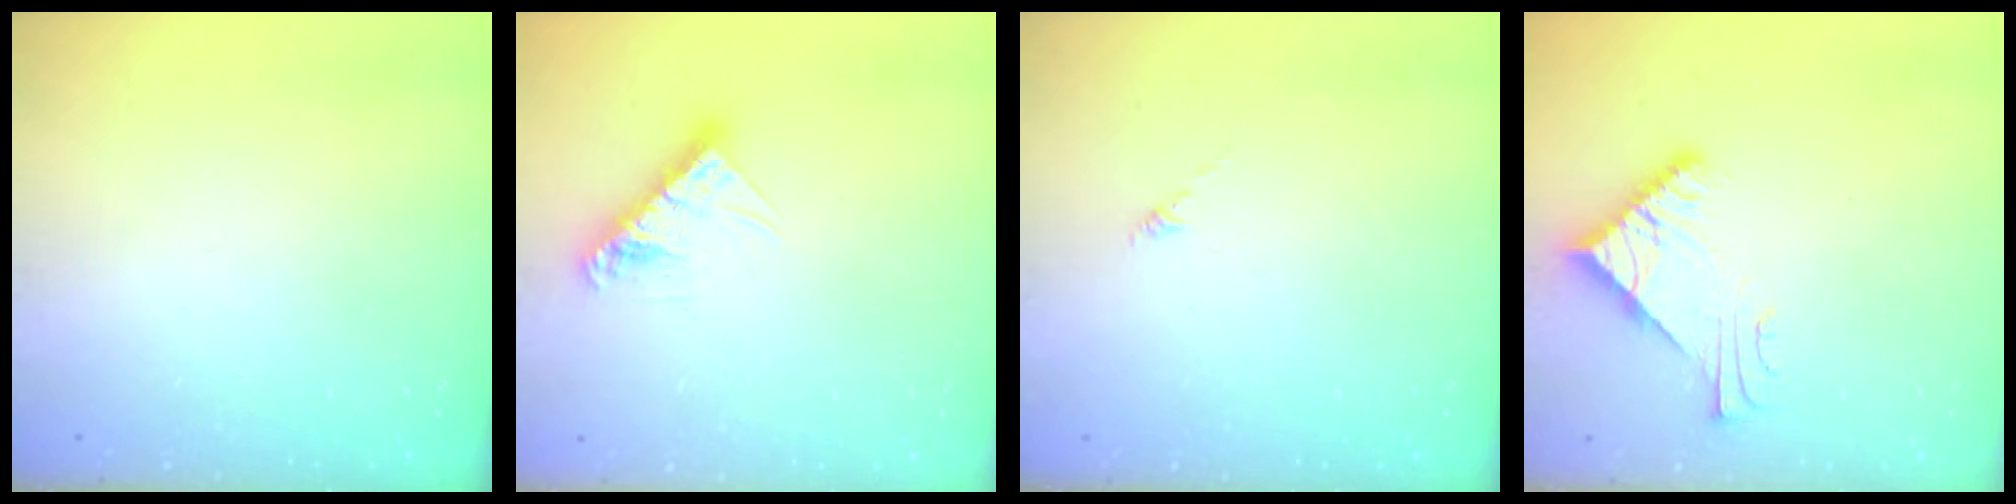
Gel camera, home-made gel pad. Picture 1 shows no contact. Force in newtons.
{"total": 9.8, "press": 9.8, "slide": 0.7}
{"total": 0.0}
{"total": 5.8, "press": 5.7, "slide": 0.6}